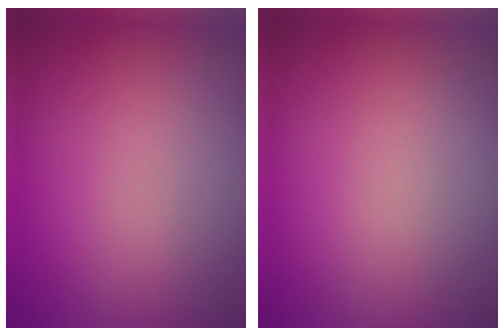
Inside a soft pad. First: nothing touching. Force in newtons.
{"total": 0.0}